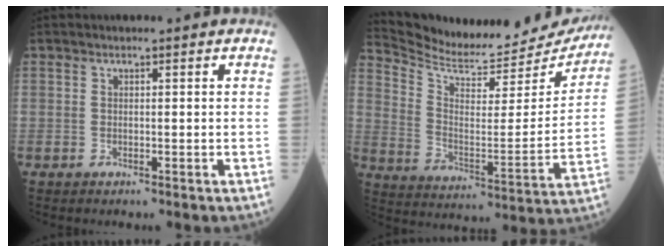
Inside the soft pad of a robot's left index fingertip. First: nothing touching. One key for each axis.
{"total": 21.6, "fx": 21.1, "fy": 3.2, "fz": 3.4, "tx": -0.066, "ty": -0.082, "tz": 0.294}